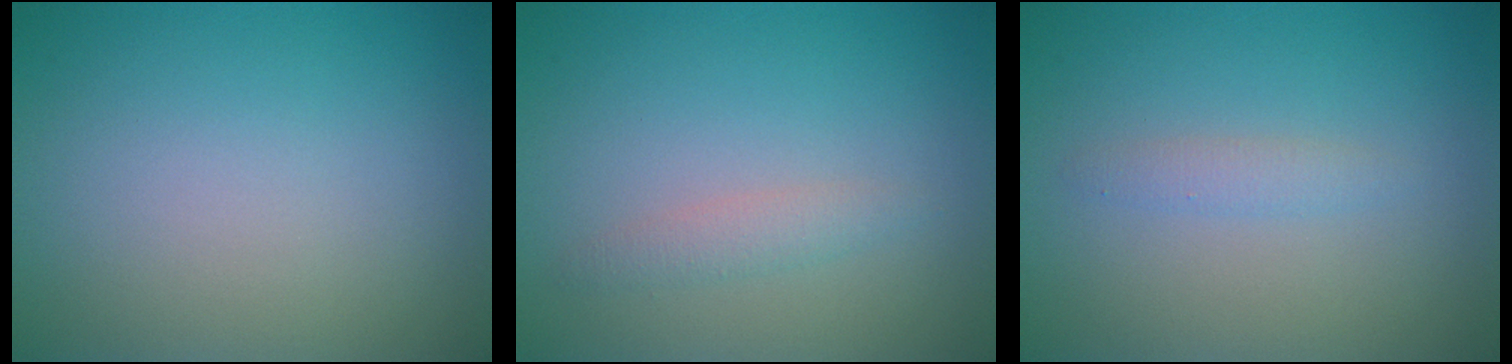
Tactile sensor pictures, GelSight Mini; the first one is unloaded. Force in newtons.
{"total": 1.4, "press": 1.4, "slide": 0.0}
{"total": 1.2, "press": 1.2, "slide": 0.1}